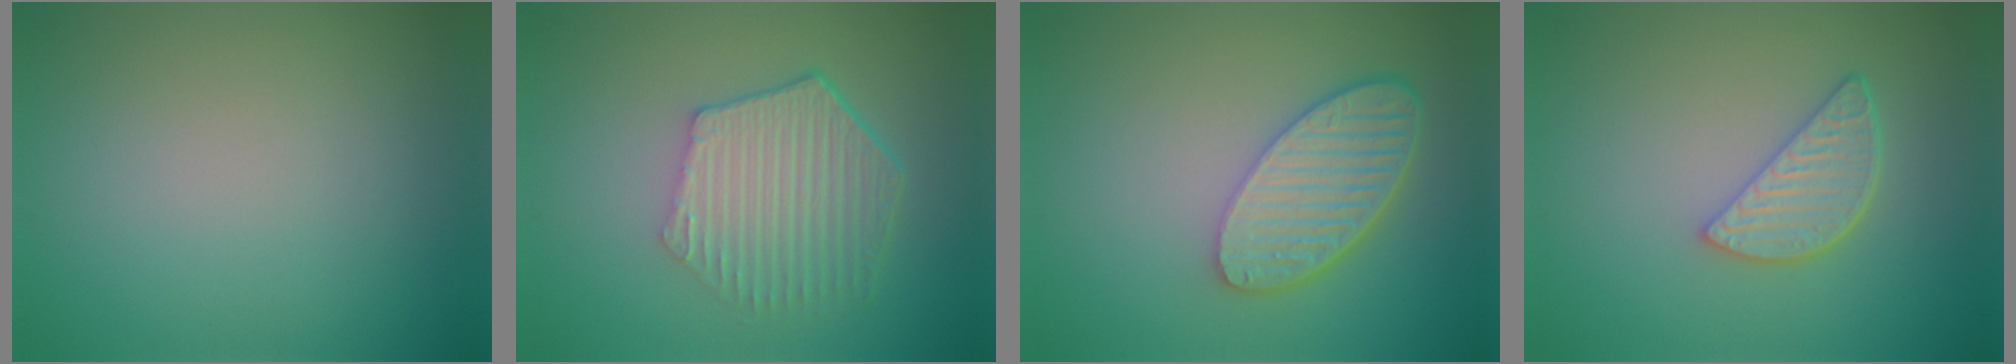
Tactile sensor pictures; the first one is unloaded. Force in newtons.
{"total": 5.8, "press": 4.3, "slide": 3.9}
{"total": 6.1, "press": 4.7, "slide": 3.9}
{"total": 3.5, "press": 2.9, "slide": 2.0}